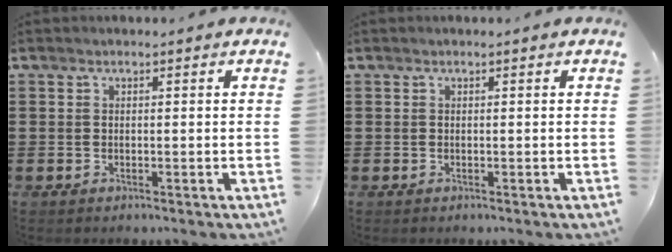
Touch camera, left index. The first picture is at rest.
{"total": 0.0}